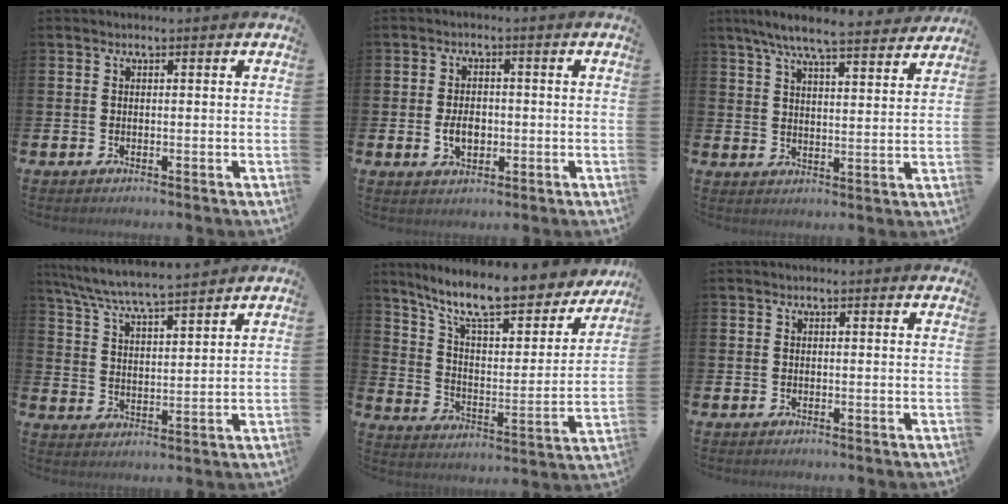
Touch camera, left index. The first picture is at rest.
{"total": 3.6, "force": [-0.5, 2.4, 2.6], "torque": [-0.035, 0.000, -0.015]}
{"total": 7.5, "force": [7.0, 0.6, 2.8], "torque": [-0.066, -0.037, 0.121]}
{"total": 6.9, "force": [6.7, 0.0, 1.8], "torque": [-0.061, -0.042, 0.117]}
{"total": 12.0, "force": [10.2, 2.9, 5.6], "torque": [-0.139, -0.067, 0.174]}
{"total": 0.0}